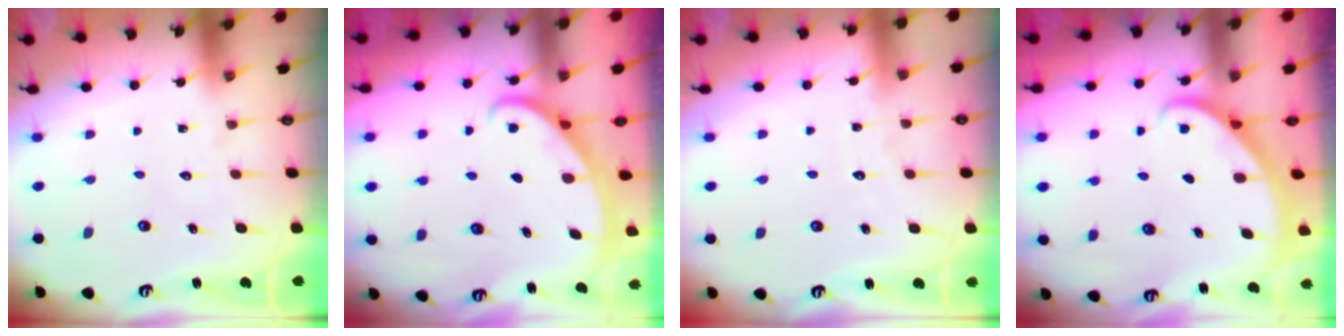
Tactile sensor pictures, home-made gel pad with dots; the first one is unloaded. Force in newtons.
{"total": 2.8, "press": 2.8, "slide": 0.1}
{"total": 2.3, "press": 2.3, "slide": 0.2}
{"total": 1.9, "press": 1.9, "slide": 0.2}